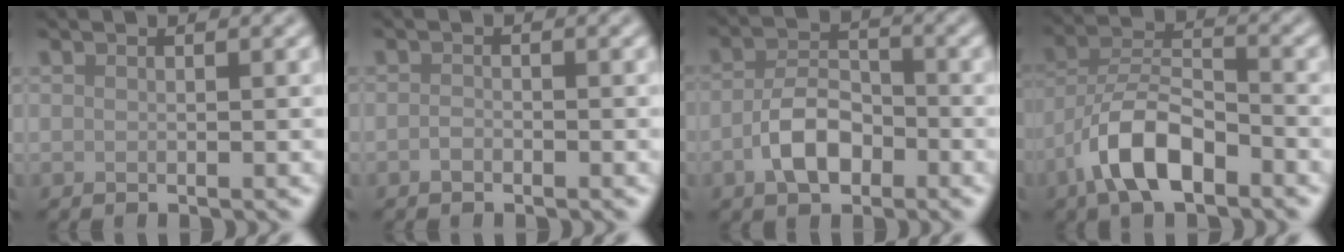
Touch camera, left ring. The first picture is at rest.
{"total": 0.7, "force": [-0.5, 0.3, 0.4], "torque": [-0.008, 0.000, -0.011]}
{"total": 4.4, "force": [-1.8, 2.7, 3.0], "torque": [-0.058, 0.005, -0.038]}
{"total": 6.6, "force": [-3.8, 2.7, 4.7], "torque": [-0.084, 0.010, -0.079]}